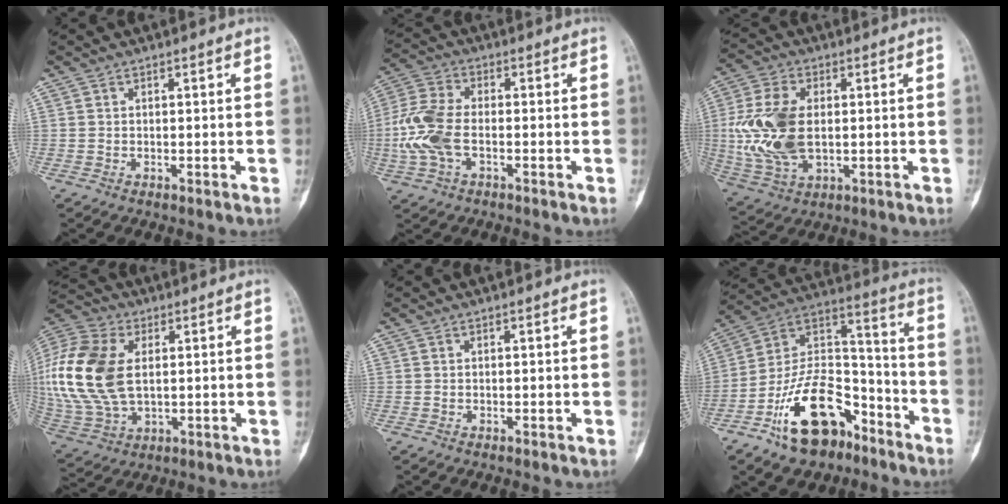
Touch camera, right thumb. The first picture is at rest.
{"total": 10.6, "force": [-1.8, 6.0, 8.6], "torque": [-0.203, 0.019, -0.041]}
{"total": 15.3, "force": [0.5, 9.1, 12.2], "torque": [-0.260, -0.002, 0.017]}
{"total": 21.4, "force": [2.7, 13.4, 16.4], "torque": [-0.375, -0.005, 0.054]}
{"total": 0.0}
{"total": 19.8, "force": [-11.6, 11.0, 11.8], "torque": [-0.169, 0.100, -0.201]}